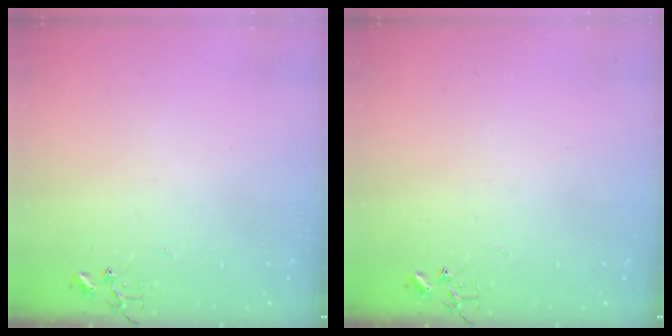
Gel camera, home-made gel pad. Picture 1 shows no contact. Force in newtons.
{"total": 0.0}